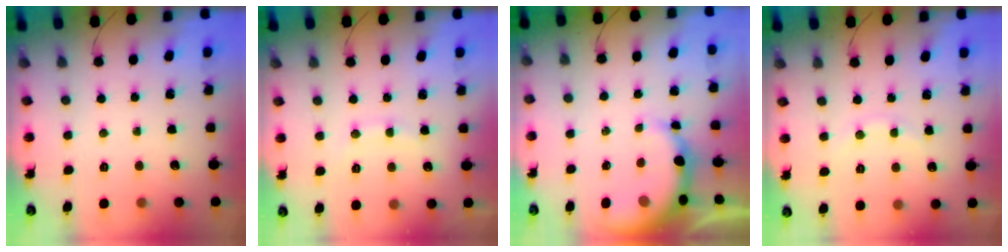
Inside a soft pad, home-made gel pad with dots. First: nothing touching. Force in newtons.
{"total": 8.1, "press": 8.0, "slide": 1.0}
{"total": 7.8, "press": 7.7, "slide": 1.5}
{"total": 6.5, "press": 6.4, "slide": 1.1}